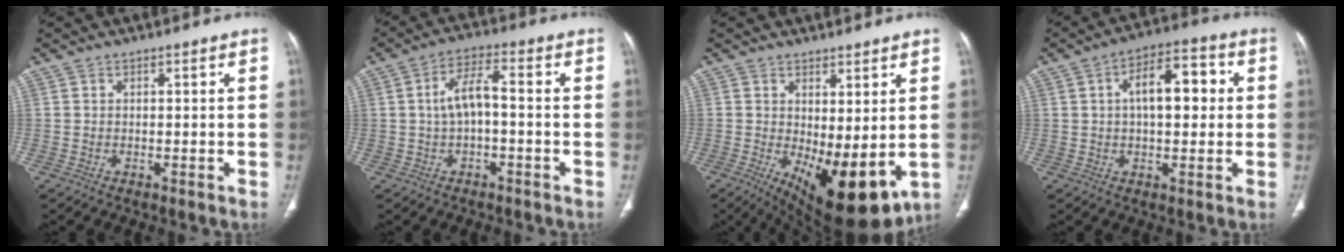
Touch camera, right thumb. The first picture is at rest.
{"total": 6.1, "force": [-0.4, 2.7, 5.4], "torque": [-0.102, 0.026, -0.015]}
{"total": 13.8, "force": [-1.6, 5.6, 12.5], "torque": [-0.185, -0.028, -0.003]}
{"total": 11.0, "force": [1.7, 5.5, 9.4], "torque": [-0.128, 0.025, 0.021]}